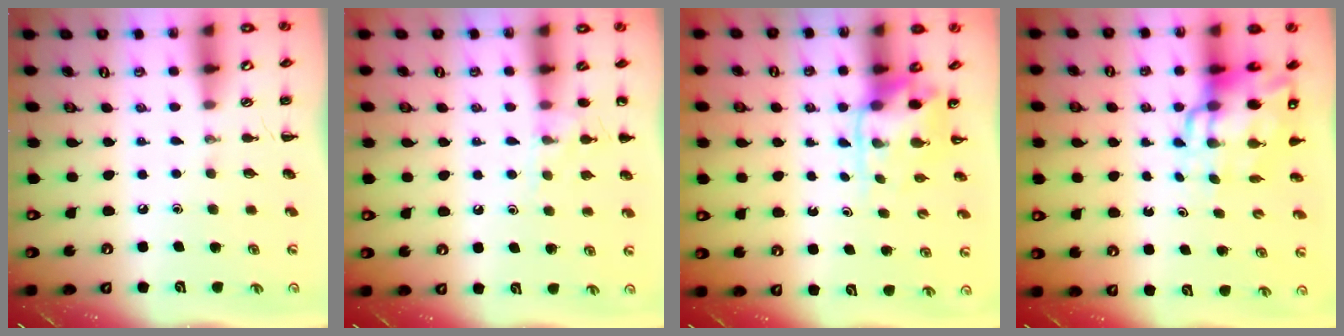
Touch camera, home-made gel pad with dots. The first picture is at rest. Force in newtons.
{"total": 8.7, "press": 8.6, "slide": 1.2}
{"total": 4.0, "press": 3.9, "slide": 0.7}
{"total": 10.6, "press": 10.1, "slide": 3.2}